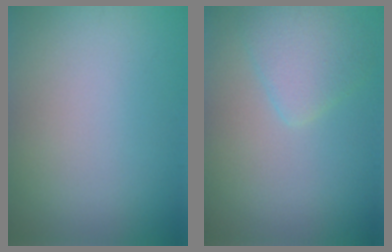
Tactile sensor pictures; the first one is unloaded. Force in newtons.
{"total": 2.8, "press": 2.8, "slide": 0.2}